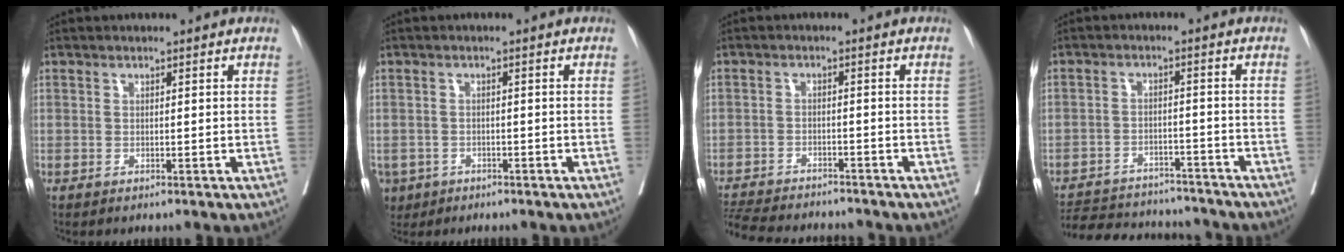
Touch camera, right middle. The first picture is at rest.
{"total": 4.4, "force": [-2.6, 3.3, 1.2], "torque": [-0.022, 0.001, -0.040]}
{"total": 11.9, "force": [-11.0, 2.1, 3.9], "torque": [-0.076, -0.009, -0.163]}
{"total": 14.7, "force": [-13.6, 4.1, 3.6], "torque": [-0.069, 0.009, -0.188]}